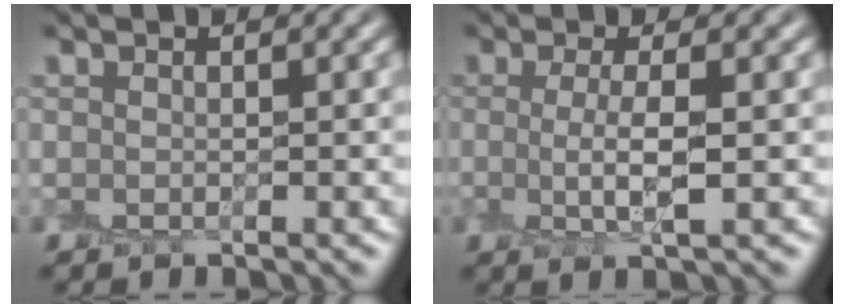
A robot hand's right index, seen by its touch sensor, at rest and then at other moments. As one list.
[{"total": 3.1, "force": [-0.1, 0.7, 3.0], "torque": [-0.060, 0.000, 0.001]}]